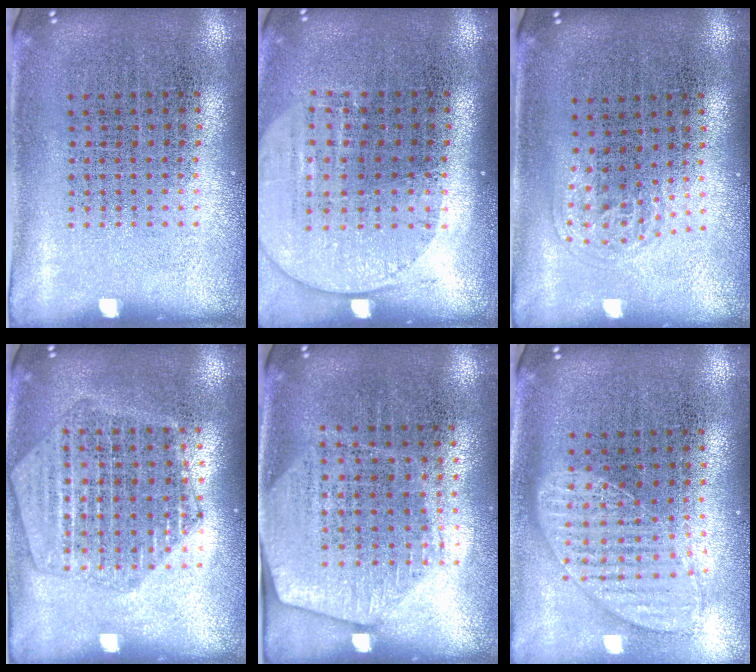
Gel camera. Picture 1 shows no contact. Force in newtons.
{"total": 1.6, "press": 1.4, "slide": 0.6}
{"total": 1.0, "press": 0.6, "slide": 0.8}
{"total": 1.9, "press": 1.8, "slide": 0.6}
{"total": 1.9, "press": 1.7, "slide": 0.9}
{"total": 1.2, "press": 1.2, "slide": 0.3}